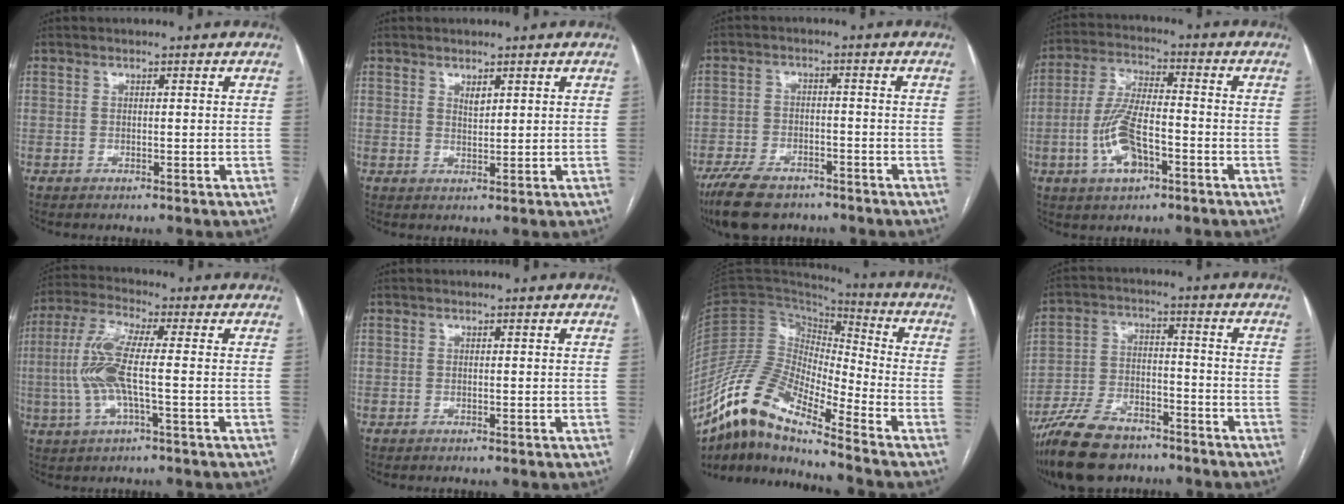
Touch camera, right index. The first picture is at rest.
{"total": 1.4, "force": [0.9, 0.5, 0.9], "torque": [-0.017, -0.004, 0.020]}
{"total": 10.7, "force": [-8.1, 4.6, 5.3], "torque": [-0.099, -0.010, -0.131]}
{"total": 10.3, "force": [-3.7, 3.7, 8.9], "torque": [-0.194, 0.005, -0.067]}
{"total": 9.7, "force": [-1.1, 1.3, 9.5], "torque": [-0.213, 0.009, -0.027]}
{"total": 0.0}
{"total": 14.4, "force": [-11.0, 2.8, 8.9], "torque": [-0.183, 0.017, -0.206]}
{"total": 14.0, "force": [-10.8, 5.7, 6.9], "torque": [-0.135, -0.008, -0.190]}